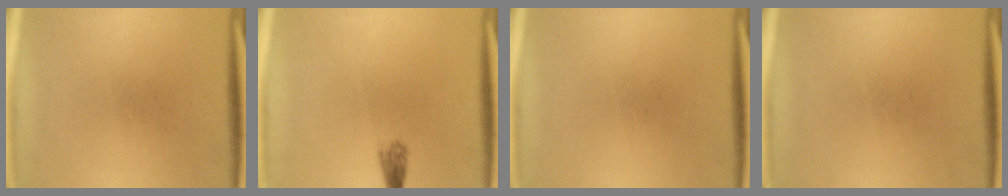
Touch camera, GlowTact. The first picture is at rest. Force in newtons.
{"total": 1.7}
{"total": 0.0}
{"total": 0.0}